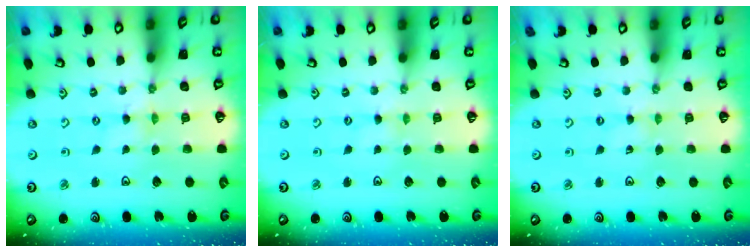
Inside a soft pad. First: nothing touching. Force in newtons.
{"total": 0.0}
{"total": 0.0}